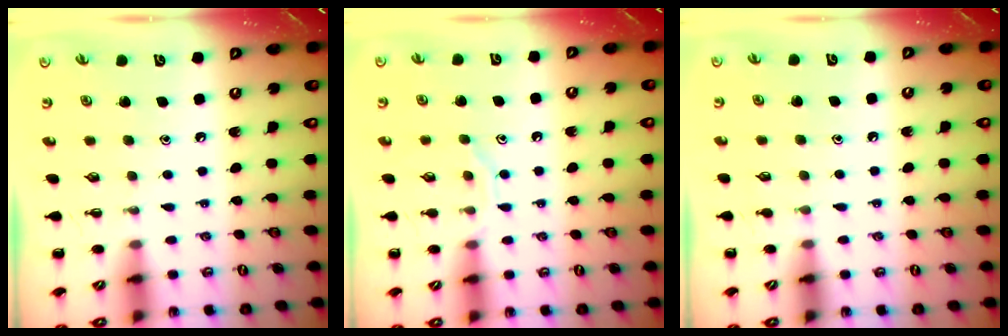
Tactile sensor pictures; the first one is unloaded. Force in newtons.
{"total": 7.5, "press": 7.4, "slide": 0.7}
{"total": 3.7, "press": 3.5, "slide": 1.3}